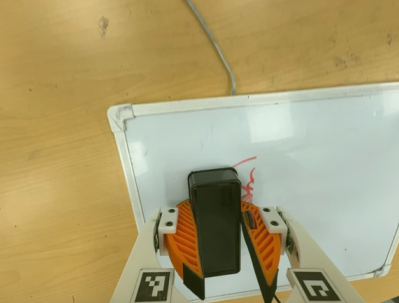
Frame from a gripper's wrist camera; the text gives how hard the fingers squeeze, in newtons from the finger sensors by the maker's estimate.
{"total": 13.8, "left": 16.1, "right": 11.5}